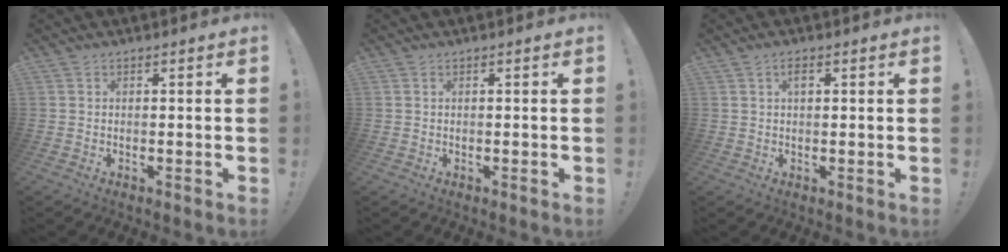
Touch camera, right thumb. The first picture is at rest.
{"total": 0.0}
{"total": 2.0, "force": [0.8, 1.3, 1.3], "torque": [-0.014, -0.001, 0.010]}